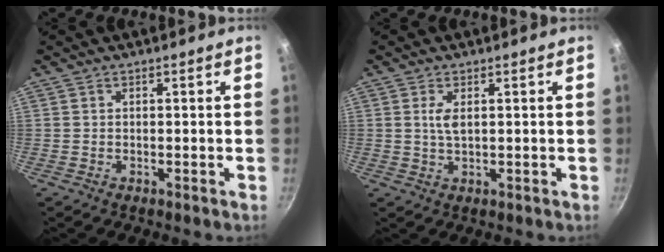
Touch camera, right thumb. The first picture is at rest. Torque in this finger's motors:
{"motor_torque": [0.14, 0.90, 0.34, 0.35, 0.05]}